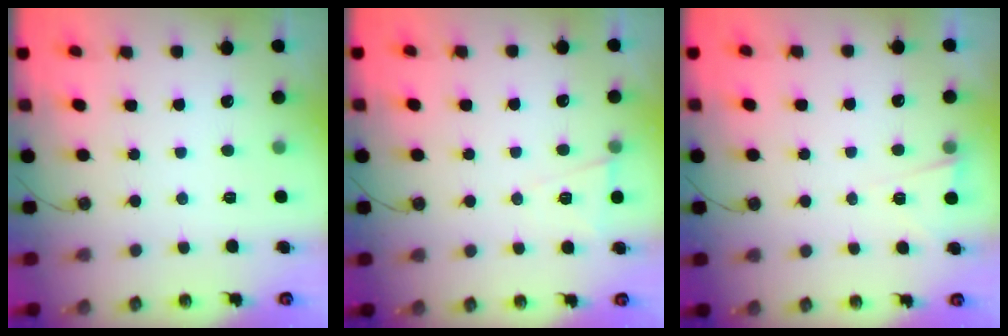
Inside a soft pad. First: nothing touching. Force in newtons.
{"total": 6.6, "press": 5.1, "slide": 4.2}
{"total": 3.0, "press": 2.8, "slide": 1.0}